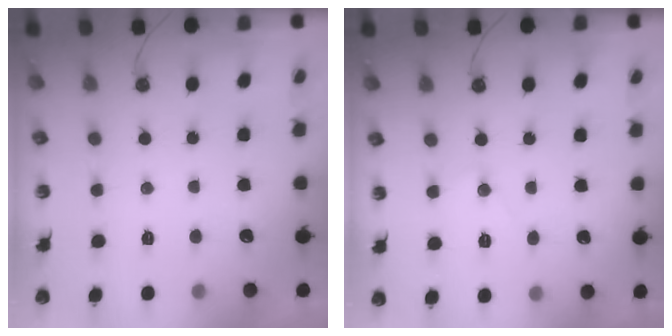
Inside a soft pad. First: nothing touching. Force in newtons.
{"total": 6.7, "press": 6.7, "slide": 0.4}